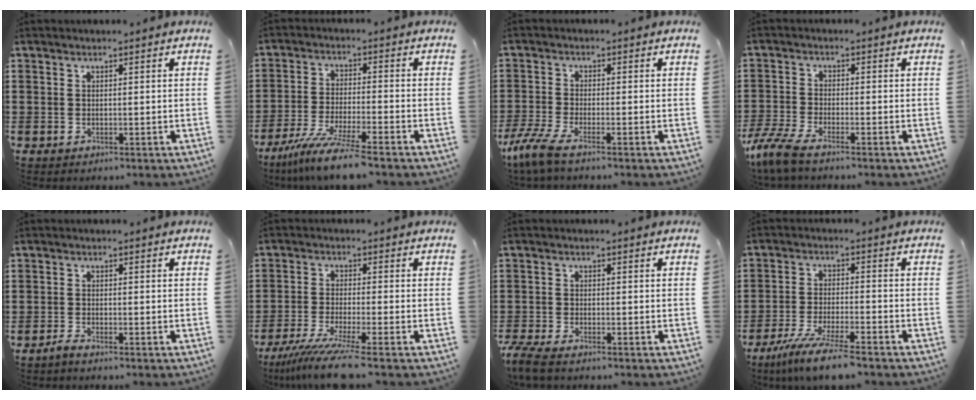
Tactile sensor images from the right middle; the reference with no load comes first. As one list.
[{"total": 7.9, "force": [-6.6, -0.4, 4.3], "torque": [-0.095, -0.019, -0.130]}, {"total": 4.2, "force": [-3.0, 0.3, 2.9], "torque": [-0.085, -0.020, -0.065]}, {"total": 4.5, "force": [-3.7, 0.5, 2.6], "torque": [-0.084, -0.020, -0.081]}, {"total": 1.2, "force": [-1.1, 0.0, 0.6], "torque": [-0.011, -0.002, -0.020]}, {"total": 6.2, "force": [-4.8, -0.4, 3.8], "torque": [-0.088, -0.024, -0.095]}, {"total": 2.9, "force": [-2.6, 0.2, 1.3], "torque": [-0.043, -0.007, -0.057]}, {"total": 7.0, "force": [-5.9, -0.3, 3.6], "torque": [-0.080, -0.018, -0.114]}]